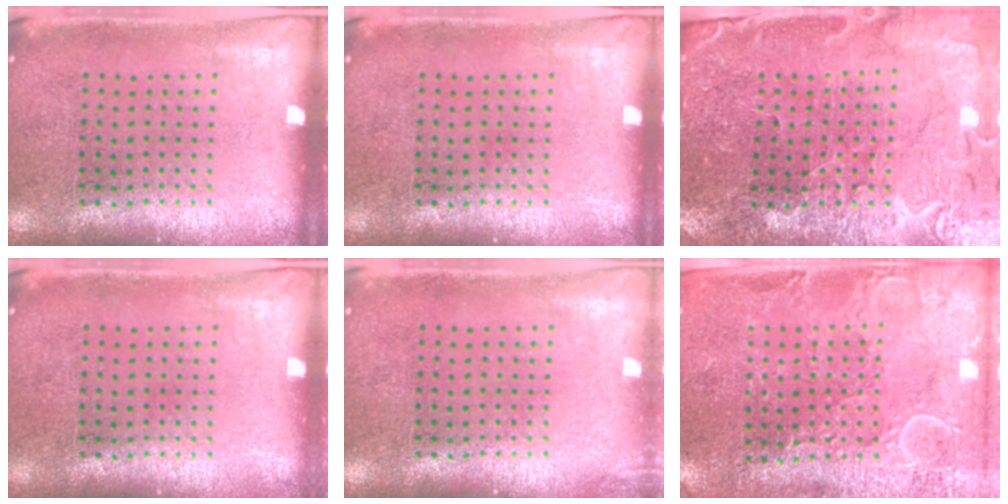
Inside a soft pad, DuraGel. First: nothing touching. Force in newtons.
{"total": 0.0}
{"total": 1.8, "press": 1.8, "slide": 0.2}
{"total": 0.0}
{"total": 0.7, "press": 0.7, "slide": 0.1}
{"total": 2.9, "press": 2.8, "slide": 0.4}